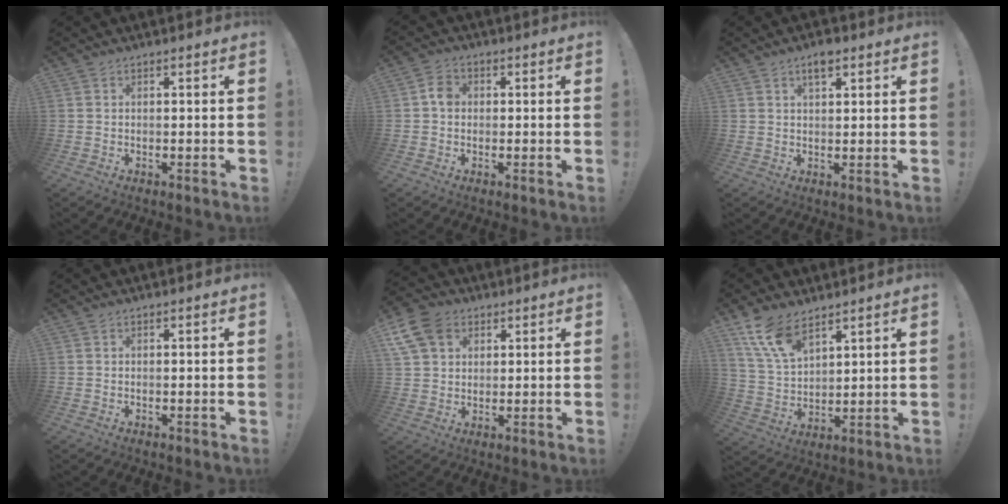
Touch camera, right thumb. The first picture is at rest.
{"total": 3.9, "force": [-0.1, 3.1, 2.4], "torque": [-0.028, 0.007, -0.003]}
{"total": 3.9, "force": [2.2, 1.5, 2.8], "torque": [-0.043, -0.005, 0.037]}
{"total": 0.0}
{"total": 11.0, "force": [5.2, 8.0, 5.5], "torque": [-0.102, -0.017, 0.106]}
{"total": 11.7, "force": [8.3, 5.4, 6.2], "torque": [-0.127, -0.037, 0.162]}